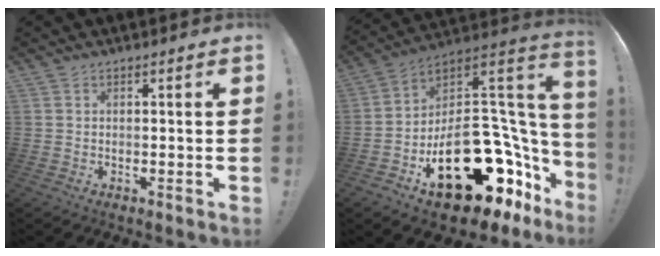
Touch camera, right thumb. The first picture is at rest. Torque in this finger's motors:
{"motor_torque": [2.51, 2.49, 1.47, -1.30, 0.79]}